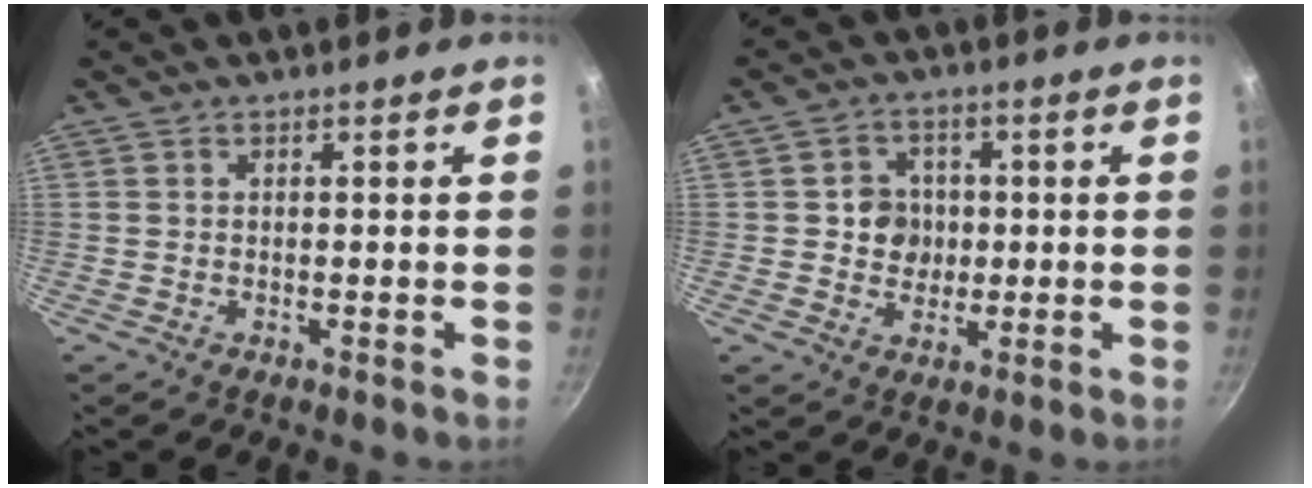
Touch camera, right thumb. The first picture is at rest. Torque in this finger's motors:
{"motor_torque": [0.02, -0.02, 0.46, -0.05, 0.07]}